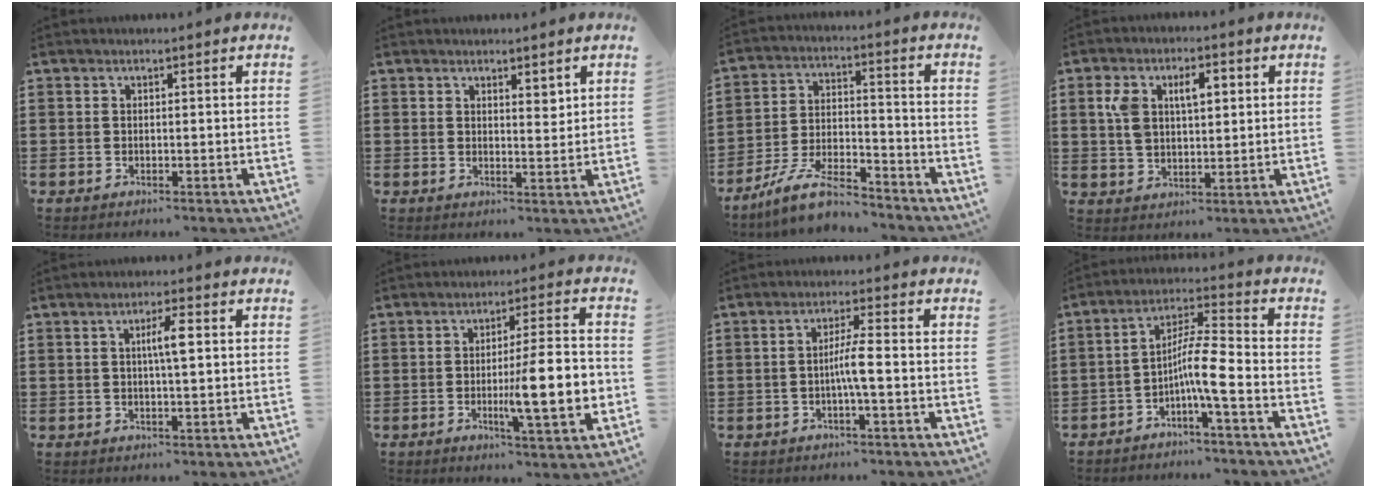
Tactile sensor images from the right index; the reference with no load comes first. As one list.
[{"total": 2.2, "force": [1.8, 0.9, 1.0], "torque": [-0.015, 0.002, 0.031]}, {"total": 12.5, "force": [-10.4, 3.1, 6.3], "torque": [-0.125, 0.026, -0.200]}, {"total": 6.8, "force": [2.0, 3.9, 5.2], "torque": [-0.098, 0.010, 0.029]}, {"total": 3.8, "force": [0.7, 0.7, 3.7], "torque": [-0.066, 0.001, 0.006]}, {"total": 12.4, "force": [-1.8, 2.2, 12.0], "torque": [-0.182, -0.012, -0.035]}, {"total": 4.0, "force": [-0.9, 0.0, 3.9], "torque": [-0.078, -0.006, -0.021]}, {"total": 7.4, "force": [-2.8, 0.7, 6.8], "torque": [-0.127, 0.000, -0.055]}]